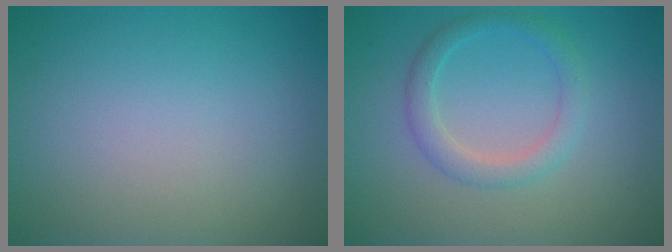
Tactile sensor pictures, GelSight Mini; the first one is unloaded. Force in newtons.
{"total": 2.4, "press": 2.4, "slide": 0.1}